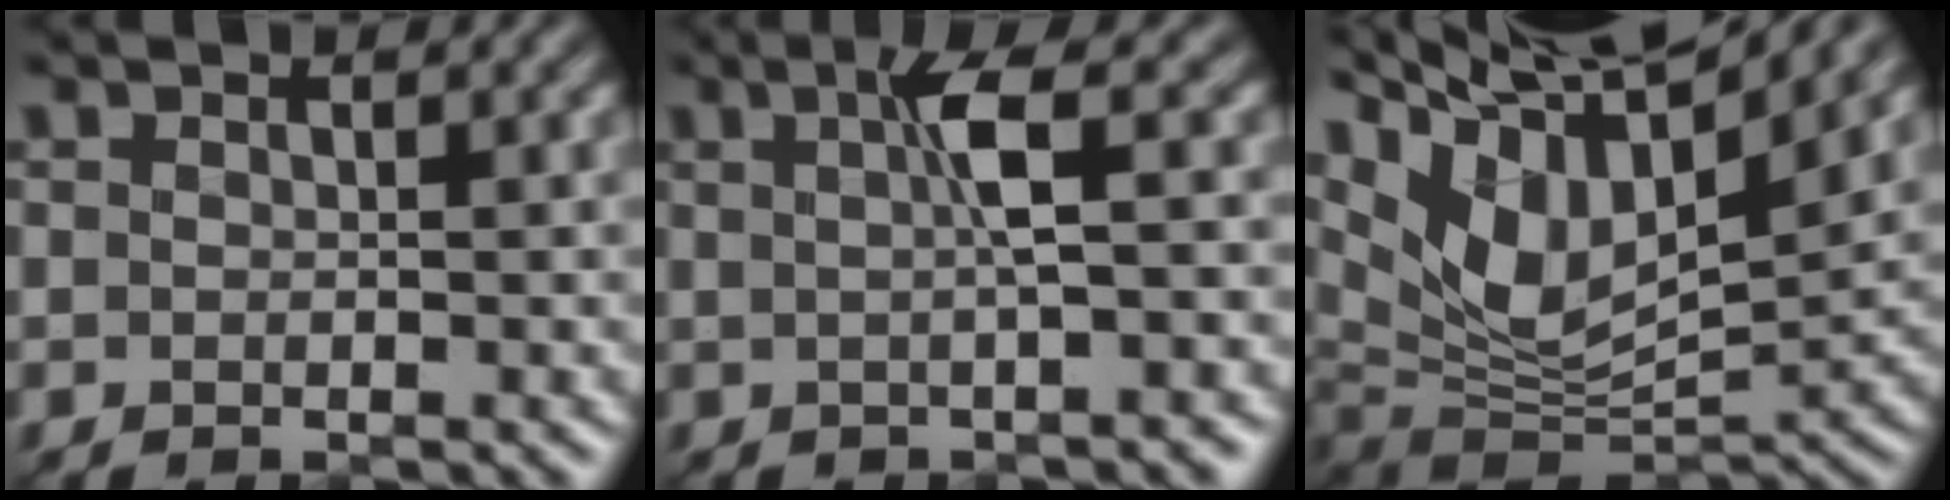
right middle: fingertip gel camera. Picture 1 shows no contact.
{"total": 3.7, "force": [0.3, 0.5, 3.7], "torque": [-0.061, 0.007, 0.003]}
{"total": 13.3, "force": [6.6, 6.0, 9.9], "torque": [-0.198, 0.027, 0.120]}